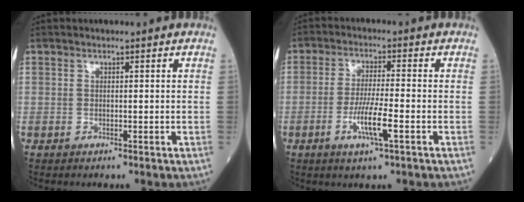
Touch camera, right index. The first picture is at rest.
{"total": 6.2, "force": [-2.4, 0.2, 5.8], "torque": [-0.112, -0.009, -0.044]}